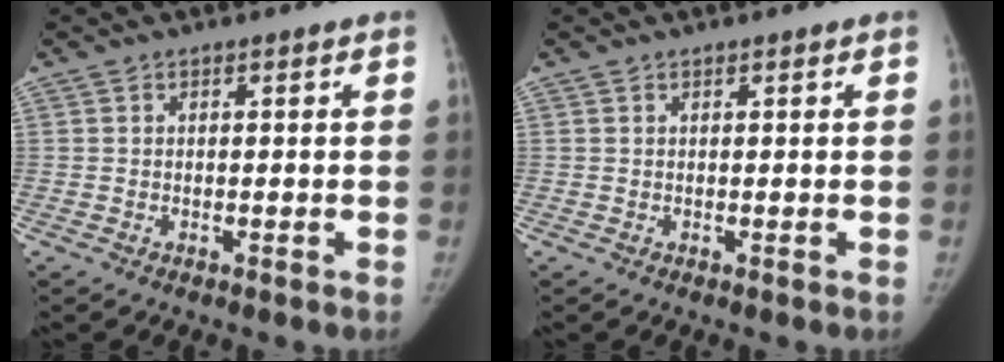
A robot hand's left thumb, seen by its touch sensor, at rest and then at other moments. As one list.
[{"total": 0.0}]